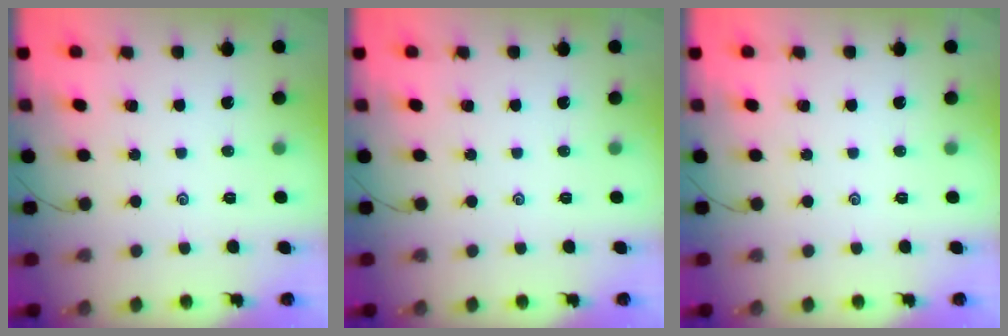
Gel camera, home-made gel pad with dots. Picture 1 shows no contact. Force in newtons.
{"total": 0.0}
{"total": 0.0}